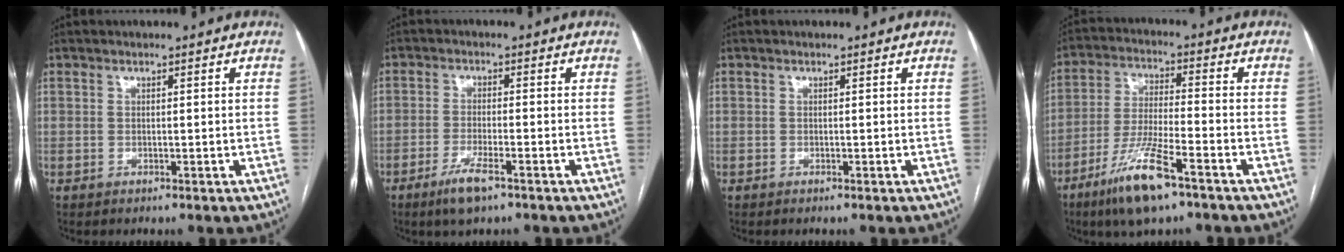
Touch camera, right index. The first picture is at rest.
{"total": 5.1, "force": [-3.3, 0.8, 3.8], "torque": [-0.081, -0.008, -0.057]}
{"total": 0.0}
{"total": 11.4, "force": [-7.1, 1.4, 8.8], "torque": [-0.179, -0.025, -0.130]}